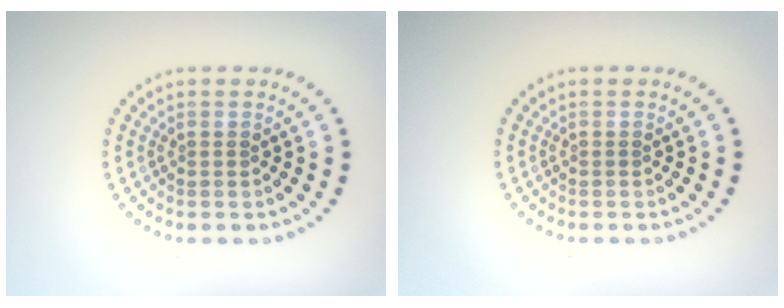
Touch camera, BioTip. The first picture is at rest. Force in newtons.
{"total": 0.0}